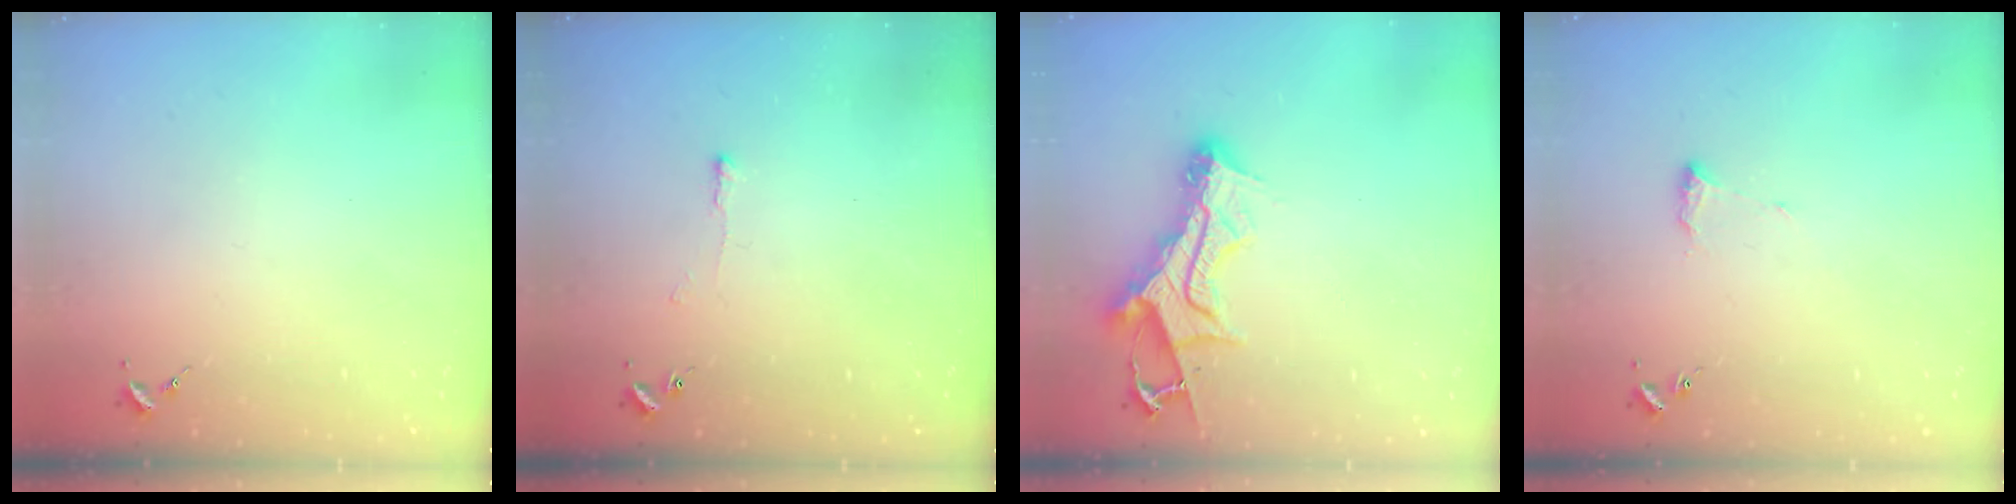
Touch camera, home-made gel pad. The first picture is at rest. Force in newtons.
{"total": 3.2, "press": 3.1, "slide": 0.6}
{"total": 13.9, "press": 13.8, "slide": 1.2}
{"total": 7.0, "press": 7.0, "slide": 0.8}